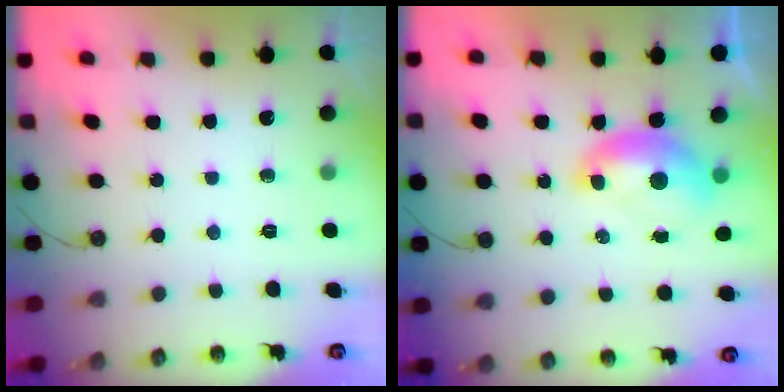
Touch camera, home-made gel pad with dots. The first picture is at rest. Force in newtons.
{"total": 1.5, "press": 1.4, "slide": 0.6}